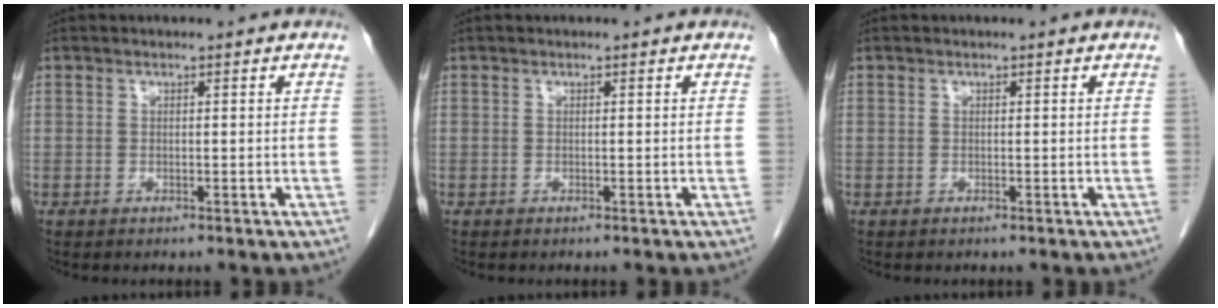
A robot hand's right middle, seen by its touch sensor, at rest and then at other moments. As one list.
[{"total": 0.0}, {"total": 0.0}]